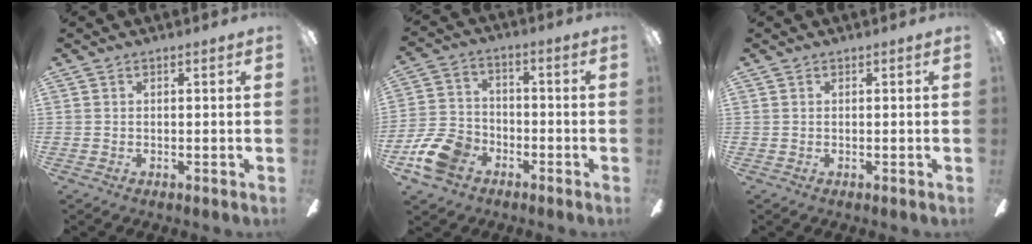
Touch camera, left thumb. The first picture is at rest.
{"total": 11.9, "force": [-6.4, 8.1, 5.8], "torque": [-0.143, 0.041, -0.121]}
{"total": 0.0}